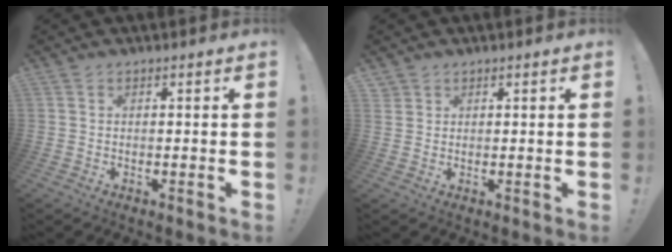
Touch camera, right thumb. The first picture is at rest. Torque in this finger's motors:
{"motor_torque": [-0.19, 0.11, -0.15, 0.08, -0.12]}